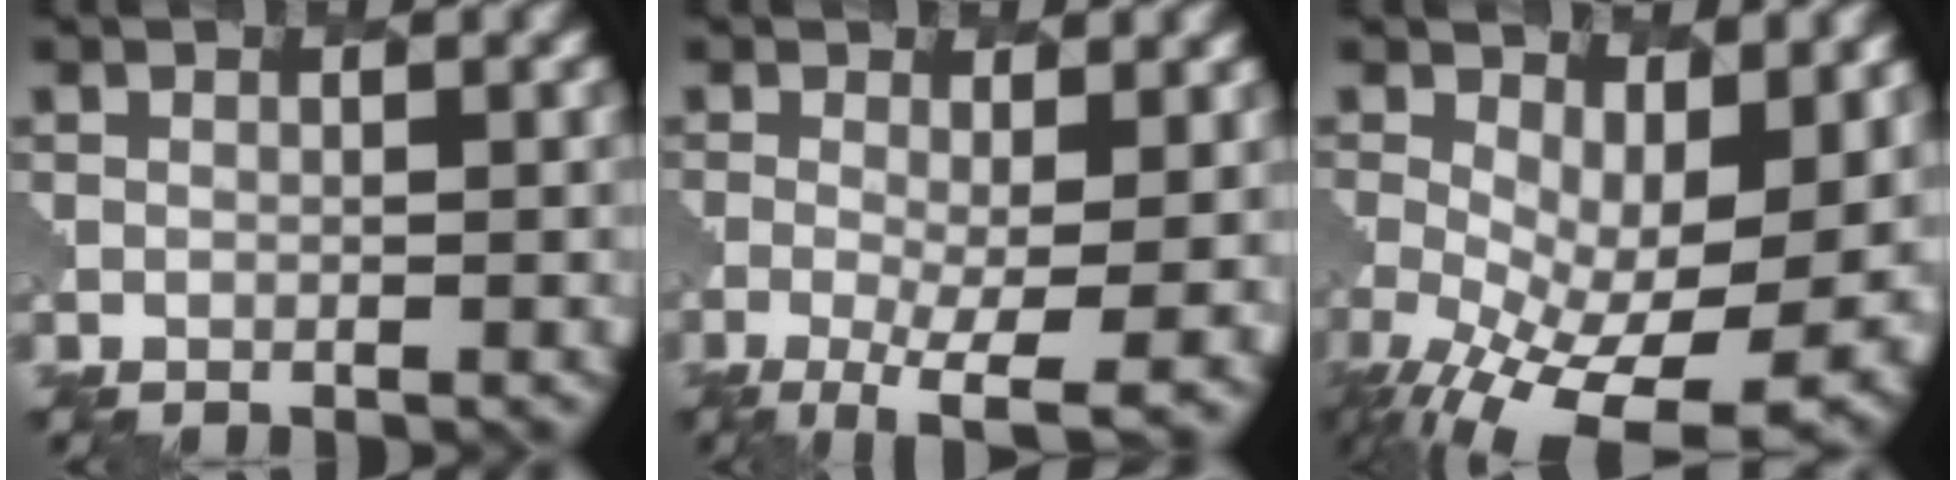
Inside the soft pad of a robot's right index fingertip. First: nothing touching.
{"total": 6.2, "force": [-1.6, 1.7, 5.7], "torque": [-0.103, -0.014, -0.023]}
{"total": 13.5, "force": [-2.5, 6.9, 11.4], "torque": [-0.192, -0.045, -0.020]}